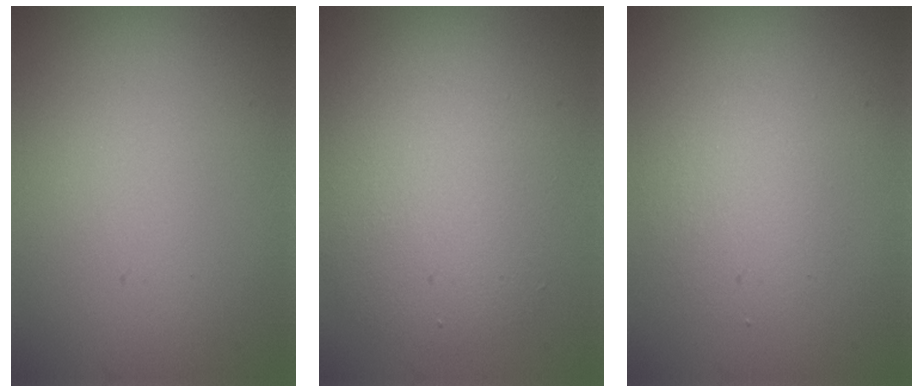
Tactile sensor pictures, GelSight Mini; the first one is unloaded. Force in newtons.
{"total": 5.7, "press": 5.7, "slide": 0.2}
{"total": 2.5, "press": 2.5, "slide": 0.2}